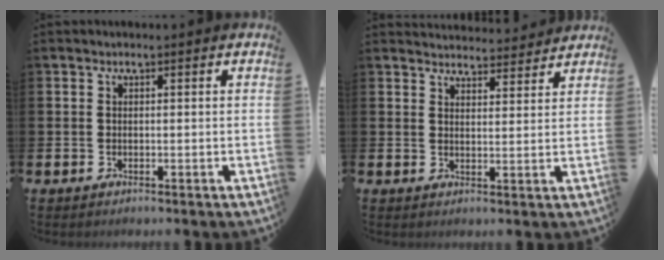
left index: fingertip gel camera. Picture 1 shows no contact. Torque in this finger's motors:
{"motor_torque": [0.95, -1.19, 0.31, 0.04]}